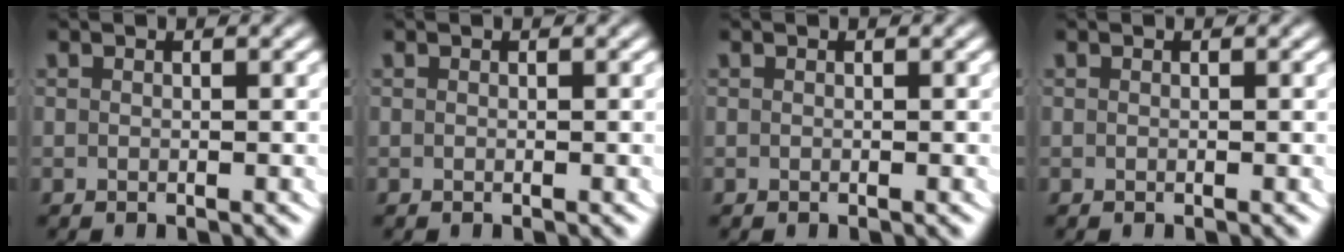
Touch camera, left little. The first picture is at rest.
{"total": 0.0}
{"total": 0.0}
{"total": 0.0}